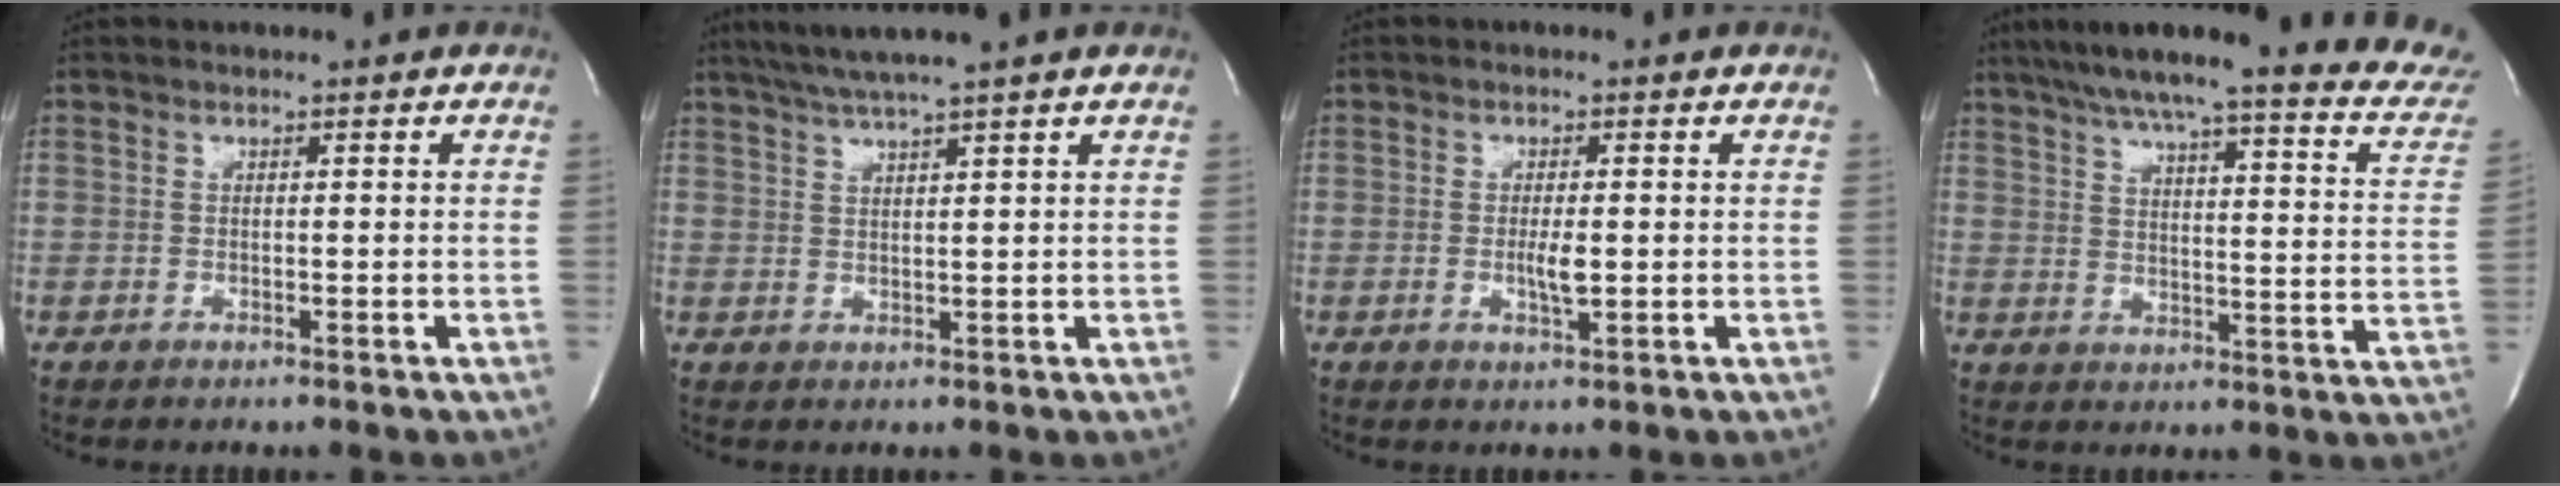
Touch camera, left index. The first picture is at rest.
{"total": 6.3, "force": [5.1, -1.5, 3.5], "torque": [-0.059, 0.014, 0.087]}
{"total": 2.7, "force": [-0.3, 0.5, 2.7], "torque": [-0.052, -0.004, -0.004]}
{"total": 23.7, "force": [20.6, 1.7, 11.7], "torque": [-0.165, -0.046, 0.252]}